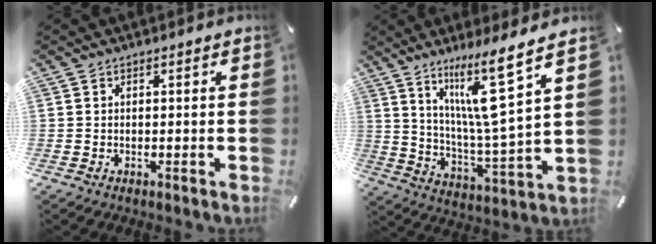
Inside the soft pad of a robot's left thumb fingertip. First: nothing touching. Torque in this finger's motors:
{"motor_torque": [1.06, -0.29, 1.69, -1.08, 0.19]}